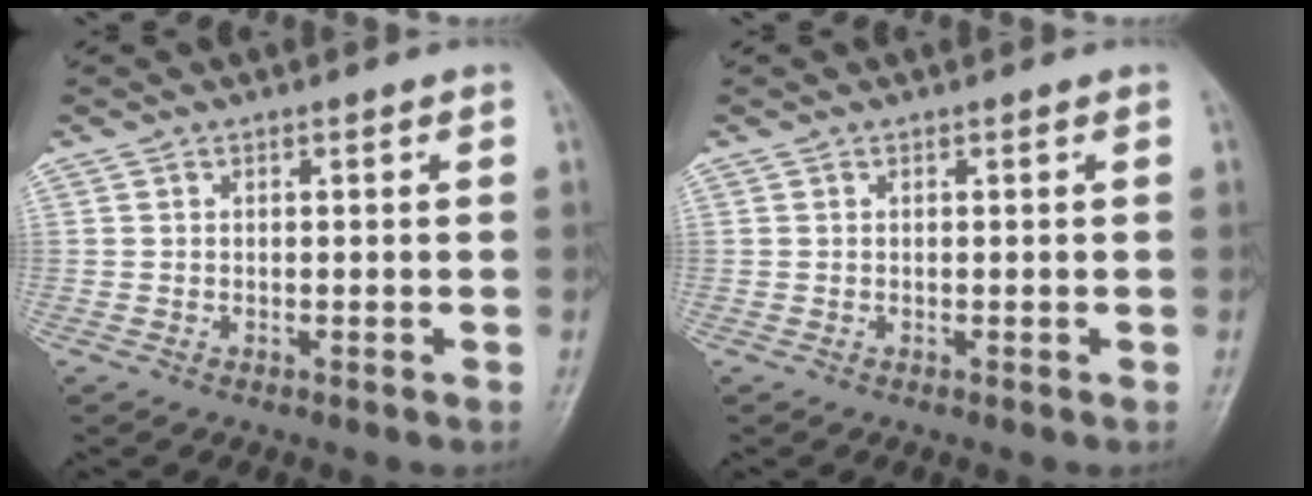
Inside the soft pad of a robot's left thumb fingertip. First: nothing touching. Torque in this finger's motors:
{"motor_torque": [-0.10, -0.01, -0.02, 0.09, 0.07]}